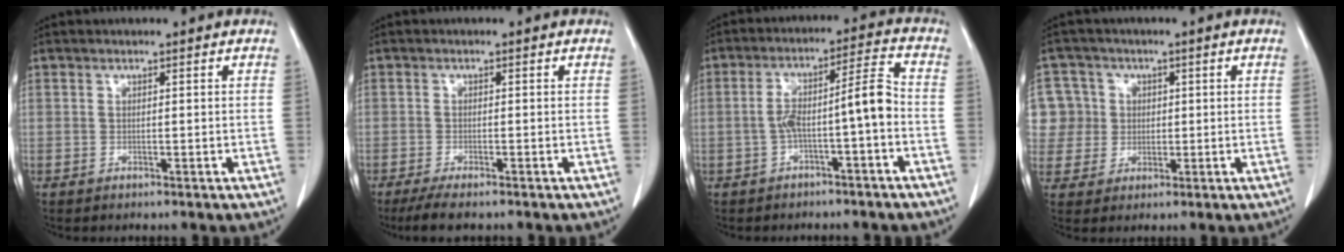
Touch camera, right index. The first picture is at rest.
{"total": 4.0, "force": [-3.1, 0.7, 2.5], "torque": [-0.045, -0.010, -0.050]}
{"total": 7.6, "force": [-2.1, 0.5, 7.3], "torque": [-0.126, 0.035, -0.031]}
{"total": 10.1, "force": [2.0, 9.8, 1.2], "torque": [-0.045, 0.041, 0.055]}